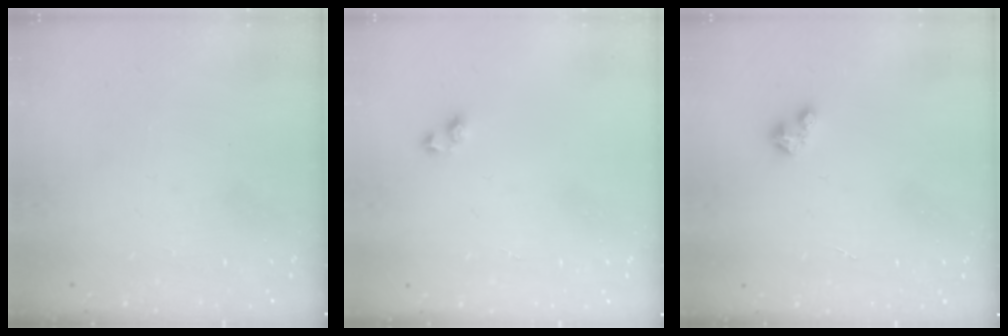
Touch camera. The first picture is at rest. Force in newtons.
{"total": 2.4, "press": 2.0, "slide": 1.3}
{"total": 1.7, "press": 1.7, "slide": 0.2}